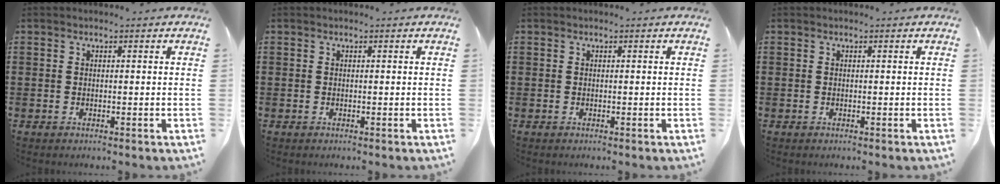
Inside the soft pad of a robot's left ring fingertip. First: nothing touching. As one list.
[{"total": 0.0}, {"total": 0.0}, {"total": 0.0}]